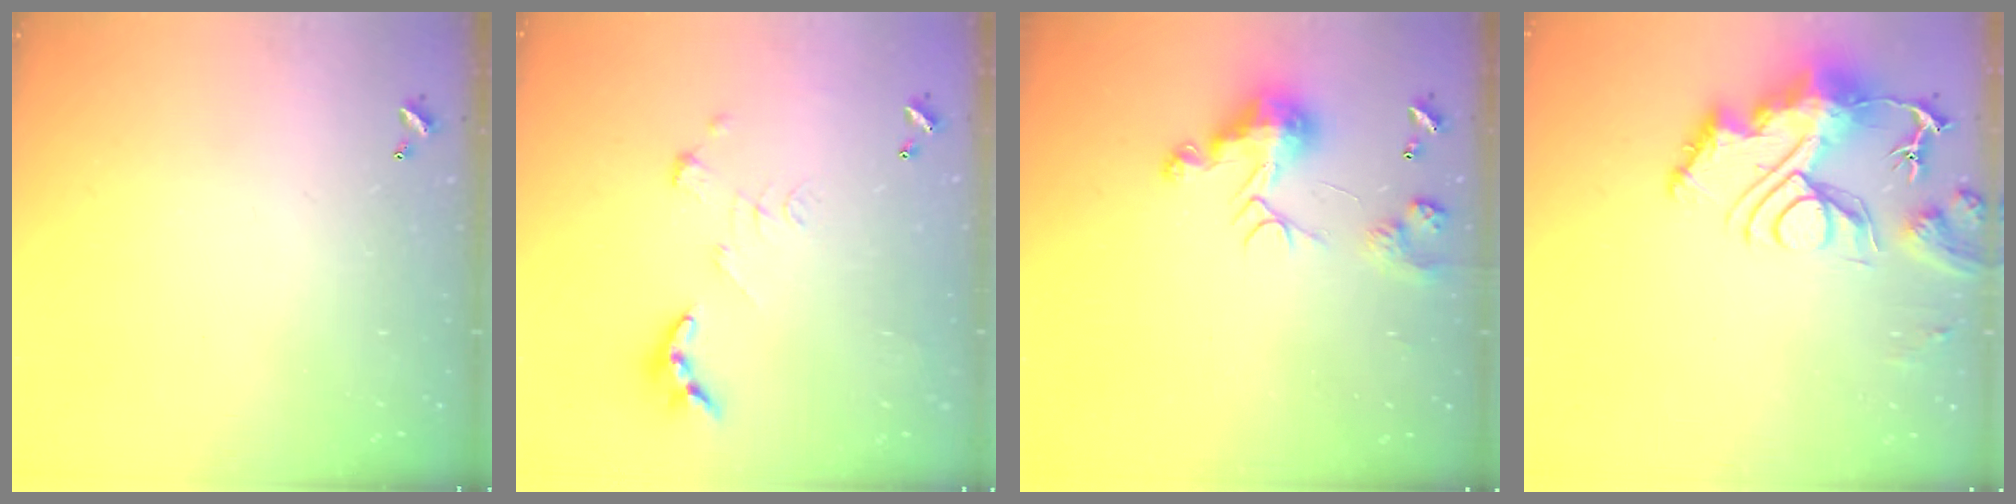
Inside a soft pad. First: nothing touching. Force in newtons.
{"total": 2.7, "press": 2.2, "slide": 1.5}
{"total": 8.7, "press": 8.6, "slide": 0.2}
{"total": 14.1, "press": 14.1, "slide": 1.4}